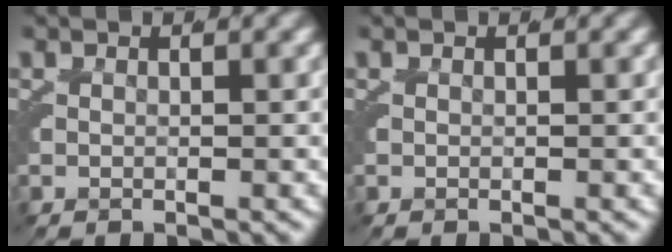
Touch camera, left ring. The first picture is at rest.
{"total": 0.0}